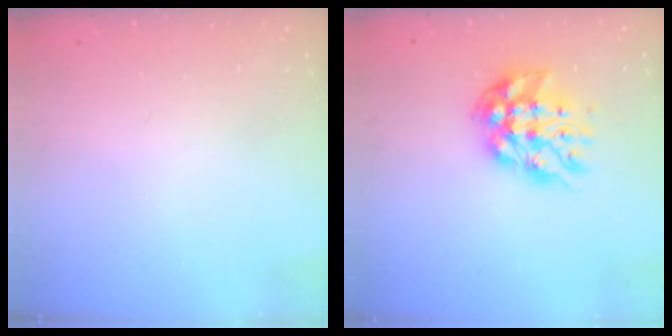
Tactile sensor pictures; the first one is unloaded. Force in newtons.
{"total": 12.3, "press": 12.3, "slide": 1.2}